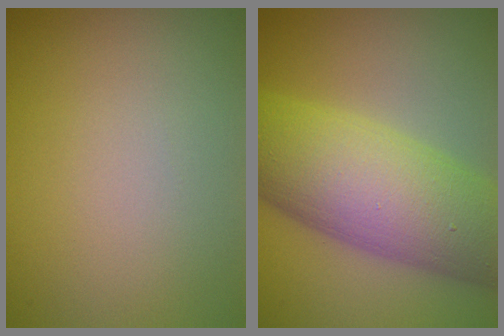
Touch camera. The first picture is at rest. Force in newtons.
{"total": 11.1, "press": 11.1, "slide": 0.5}